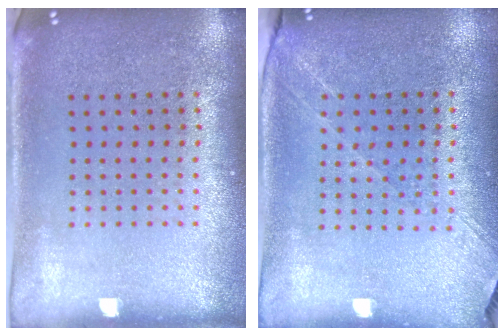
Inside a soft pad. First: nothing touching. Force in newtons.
{"total": 1.3, "press": 1.2, "slide": 0.5}